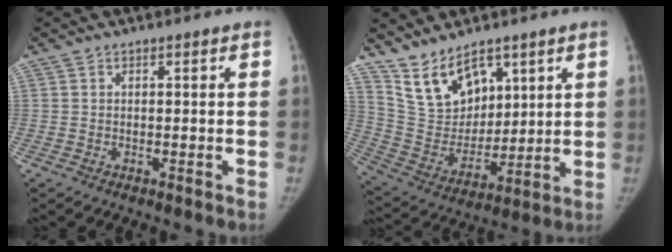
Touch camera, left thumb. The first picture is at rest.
{"total": 13.0, "force": [8.7, 7.5, 6.0], "torque": [-0.079, -0.053, 0.189]}